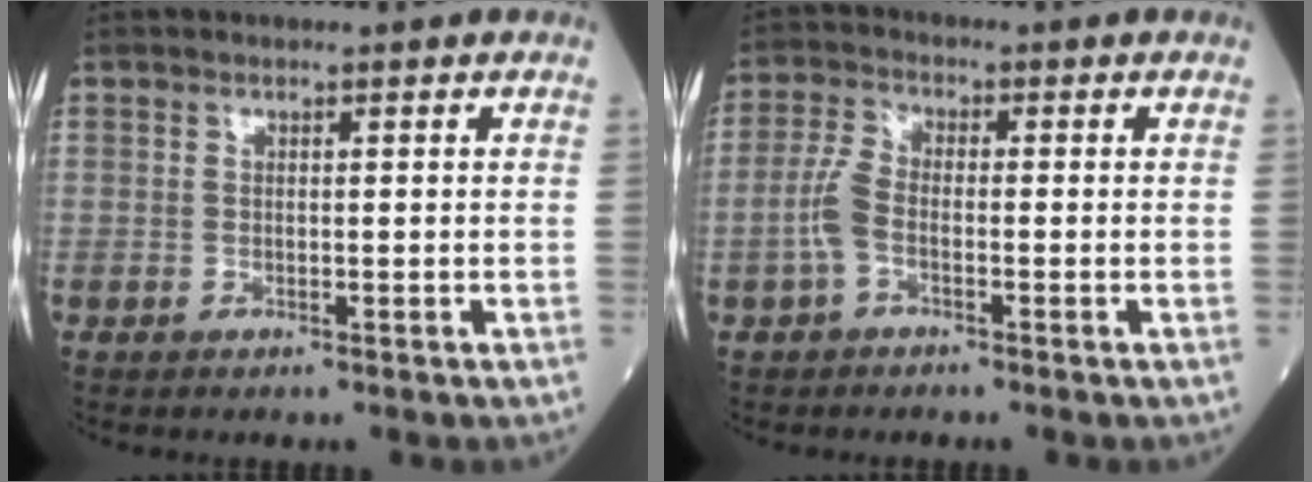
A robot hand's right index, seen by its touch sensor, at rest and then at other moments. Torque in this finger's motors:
{"motor_torque": [0.04, -0.09, 0.06, 0.05]}